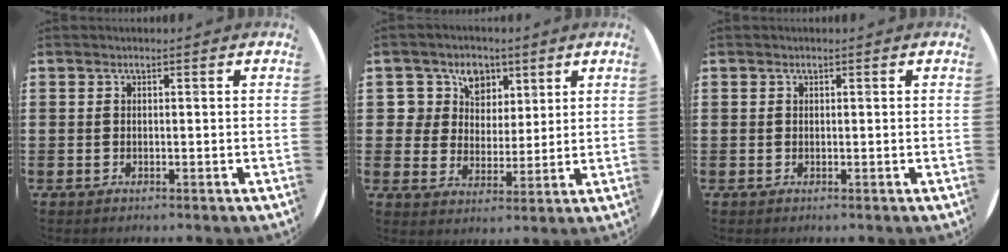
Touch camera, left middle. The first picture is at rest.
{"total": 6.4, "force": [3.8, 5.0, 1.2], "torque": [-0.034, 0.002, 0.066]}
{"total": 0.0}